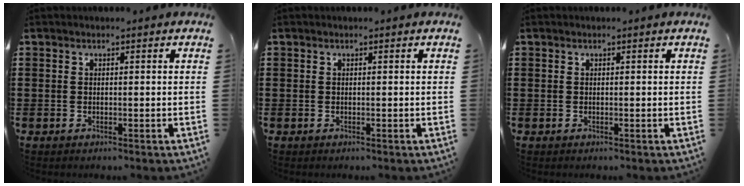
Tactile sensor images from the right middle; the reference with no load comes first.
{"total": 0.0}
{"total": 0.0}